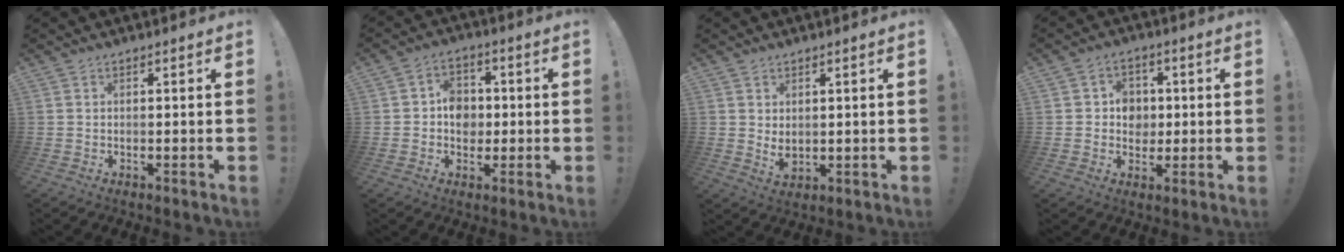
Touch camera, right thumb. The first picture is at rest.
{"total": 8.0, "force": [-0.4, 6.9, 3.9], "torque": [-0.050, 0.011, -0.003]}
{"total": 3.5, "force": [1.5, 2.1, 2.5], "torque": [-0.026, -0.016, 0.027]}
{"total": 7.1, "force": [0.3, 6.7, 2.3], "torque": [-0.030, 0.000, 0.010]}